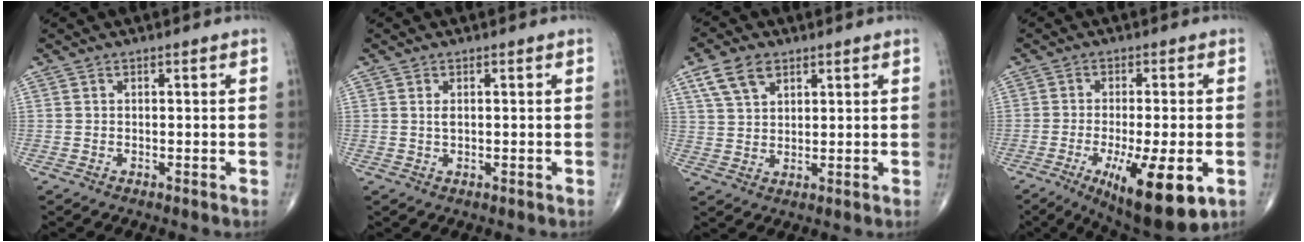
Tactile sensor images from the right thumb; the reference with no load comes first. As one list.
[{"total": 1.2, "force": [0.3, 0.5, 1.0], "torque": [-0.019, -0.001, 0.007]}, {"total": 6.7, "force": [3.6, 4.1, 3.9], "torque": [-0.064, -0.008, 0.073]}, {"total": 15.1, "force": [-5.4, 4.2, 13.4], "torque": [-0.195, -0.012, -0.070]}]